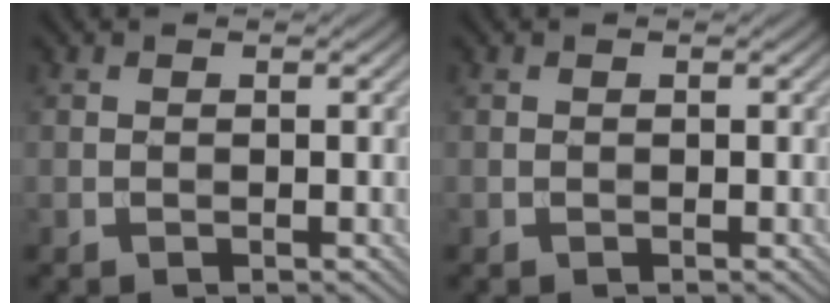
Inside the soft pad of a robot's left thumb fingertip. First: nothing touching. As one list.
[{"total": 0.0}]